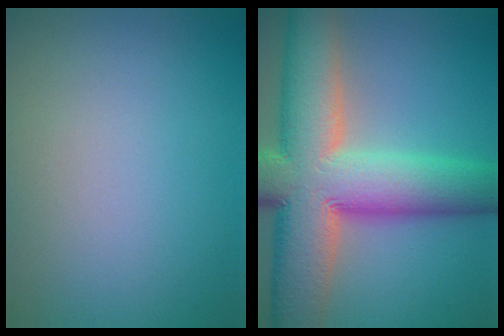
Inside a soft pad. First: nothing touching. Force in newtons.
{"total": 14.4, "press": 14.4, "slide": 0.8}